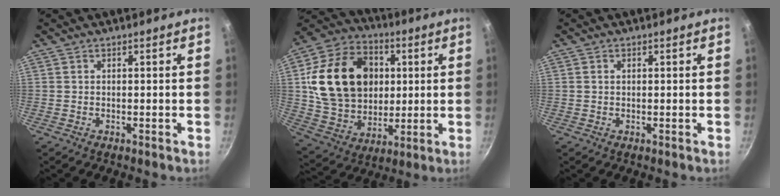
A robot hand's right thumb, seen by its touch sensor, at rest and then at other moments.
{"total": 23.7, "force": [3.9, 18.1, 14.8], "torque": [-0.229, 0.006, 0.074]}
{"total": 0.8, "force": [0.2, 0.6, 0.5], "torque": [-0.008, 0.004, 0.003]}